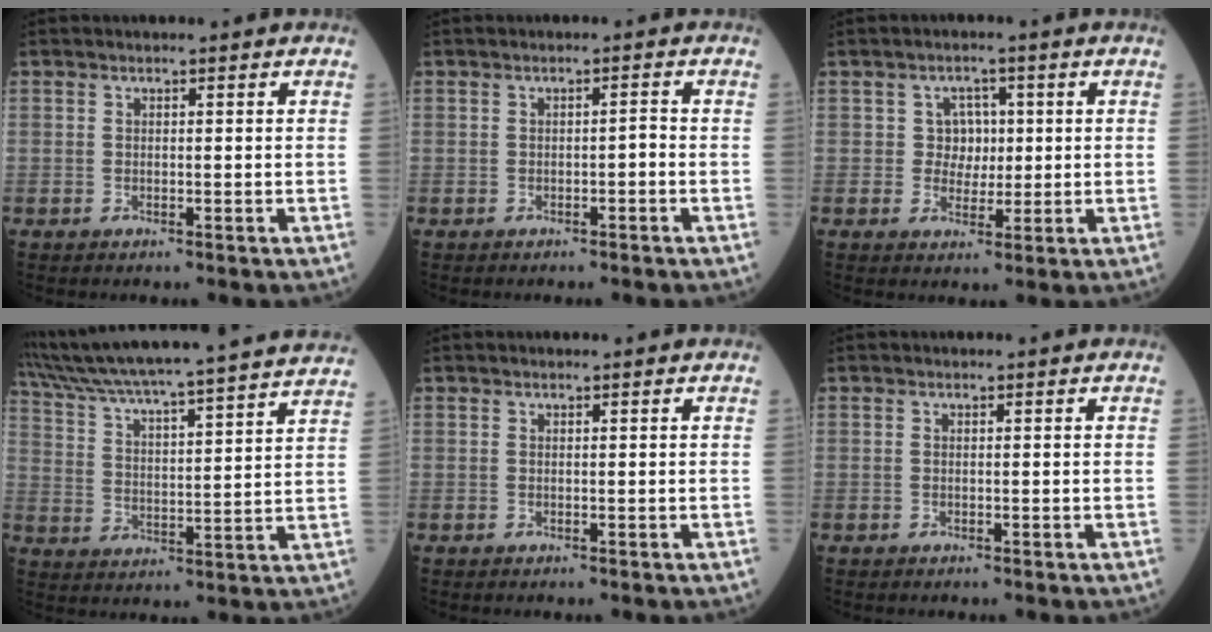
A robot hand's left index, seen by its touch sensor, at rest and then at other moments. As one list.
[{"total": 1.1, "force": [-0.5, 0.2, 0.9], "torque": [-0.010, 0.003, -0.010]}, {"total": 3.5, "force": [0.5, 3.3, 1.0], "torque": [-0.011, 0.007, 0.007]}, {"total": 27.2, "force": [24.8, -0.6, 11.3], "torque": [-0.197, -0.024, 0.345]}, {"total": 0.0}, {"total": 0.0}]